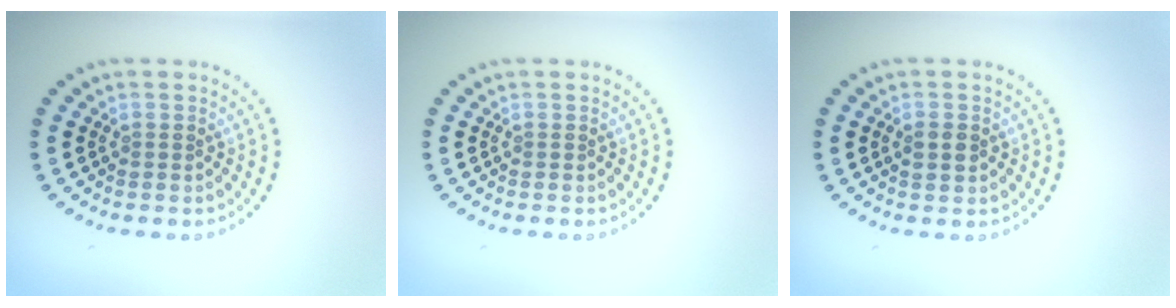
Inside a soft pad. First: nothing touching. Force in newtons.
{"total": 0.0}
{"total": 1.3, "press": 1.3, "slide": 0.1}